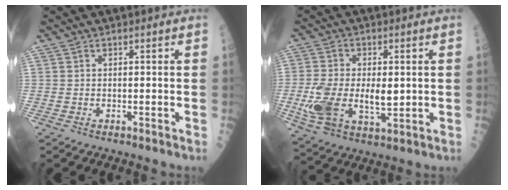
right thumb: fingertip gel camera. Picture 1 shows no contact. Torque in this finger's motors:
{"motor_torque": [0.08, 0.11, 0.58, 0.42, 0.12]}